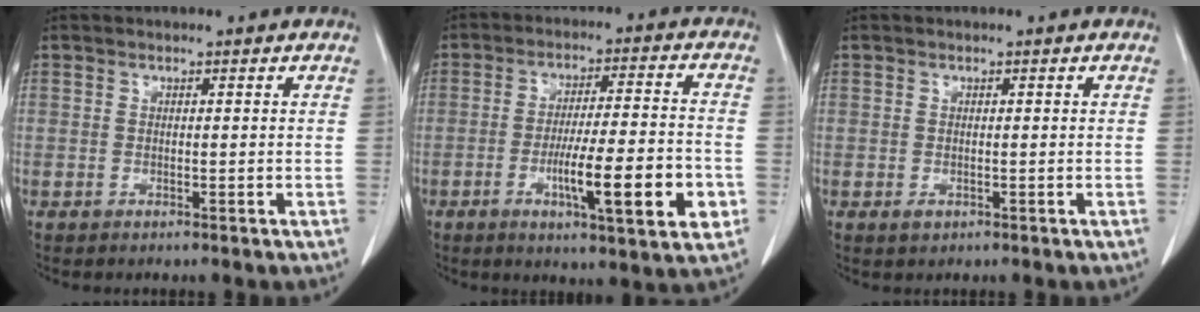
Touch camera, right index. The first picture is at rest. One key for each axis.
{"total": 13.7, "fx": -4.3, "fy": 1.5, "fz": 12.9, "tx": -0.202, "ty": -0.006, "tz": -0.065}
{"total": 1.0, "fx": -0.4, "fy": 0.8, "fz": 0.5, "tx": -0.008, "ty": 0.000, "tz": -0.001}